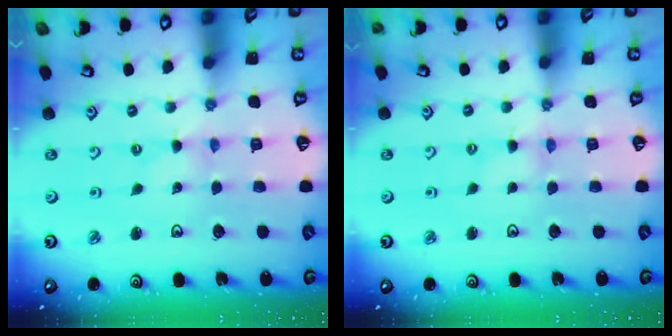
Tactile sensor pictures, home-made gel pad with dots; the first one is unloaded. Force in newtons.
{"total": 1.7, "press": 1.7, "slide": 0.2}